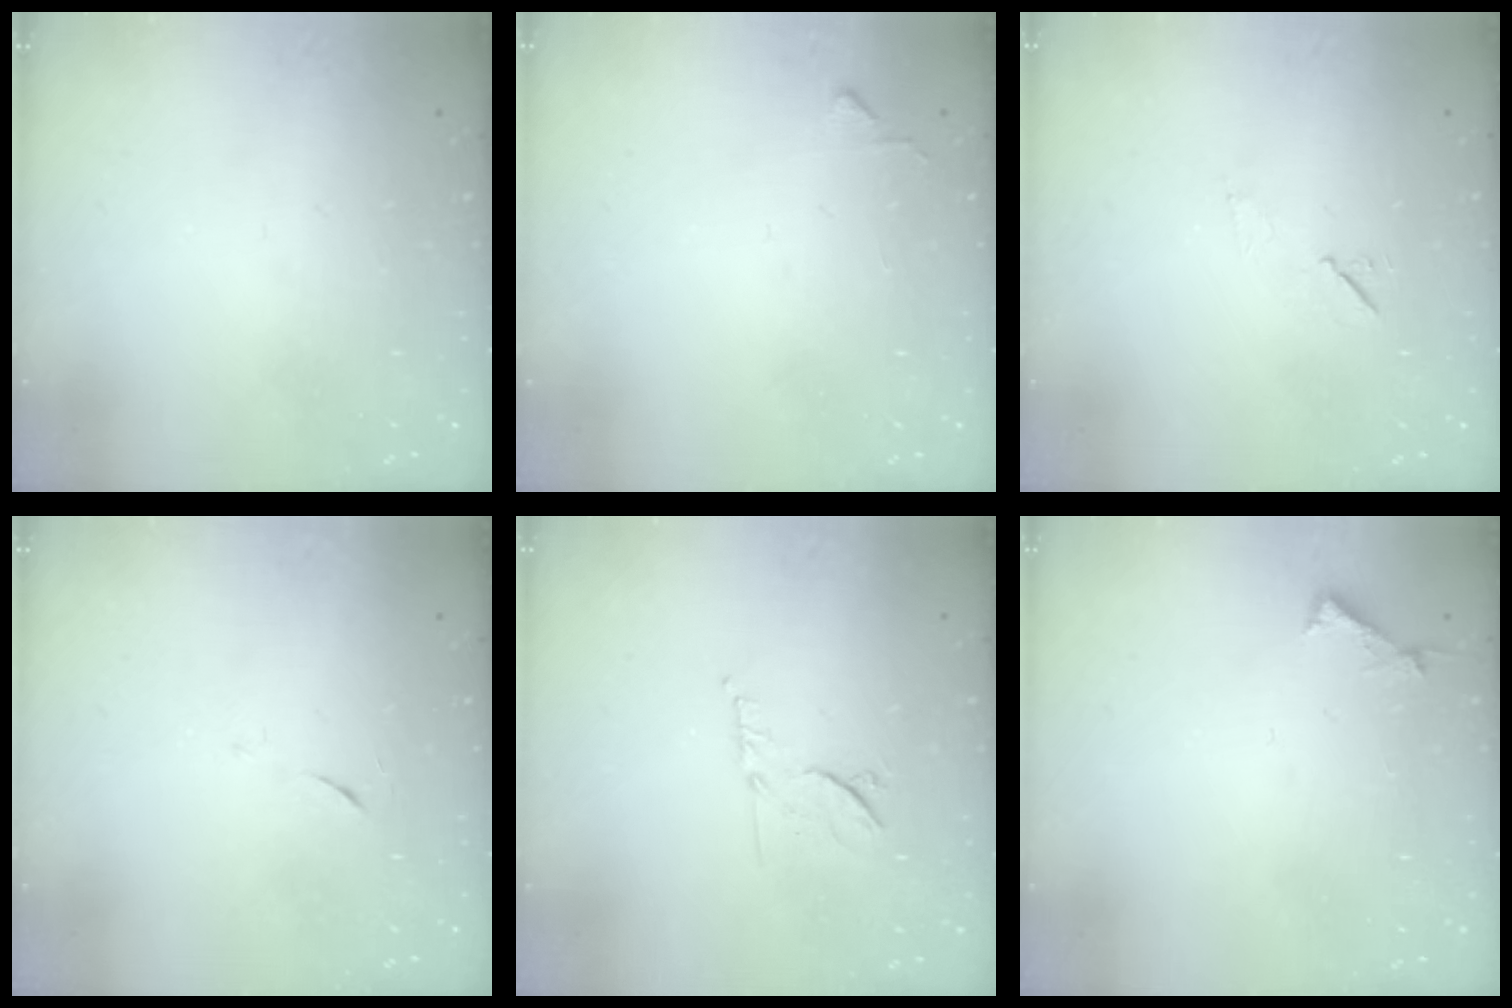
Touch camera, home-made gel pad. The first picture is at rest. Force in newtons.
{"total": 4.2, "press": 4.1, "slide": 0.7}
{"total": 5.2, "press": 4.7, "slide": 2.1}
{"total": 6.2, "press": 6.1, "slide": 0.7}
{"total": 8.0, "press": 7.9, "slide": 1.0}
{"total": 3.1, "press": 3.1, "slide": 0.3}